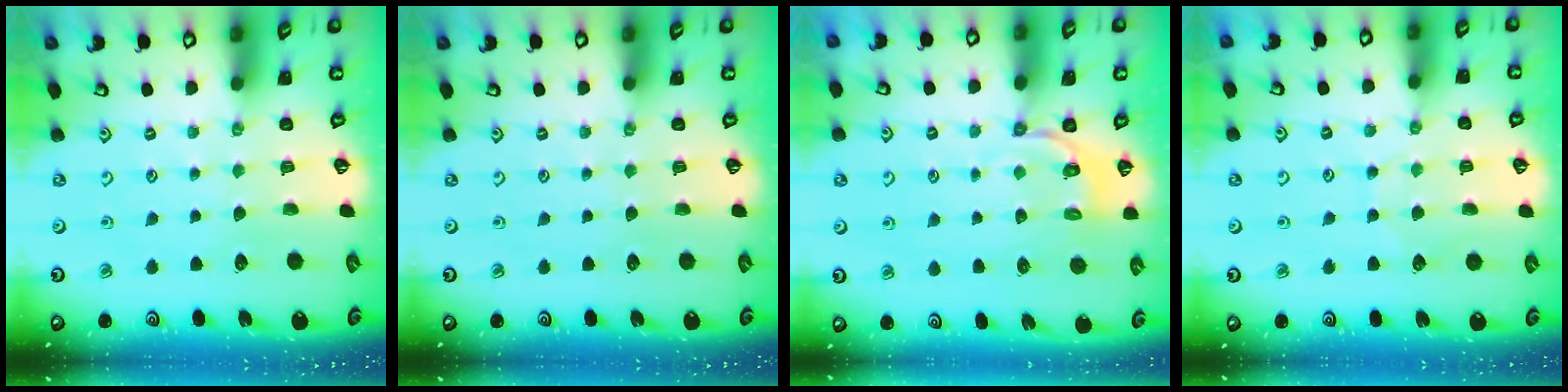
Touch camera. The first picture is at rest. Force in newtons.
{"total": 0.0}
{"total": 3.8, "press": 2.8, "slide": 2.5}
{"total": 5.5, "press": 5.5, "slide": 0.5}